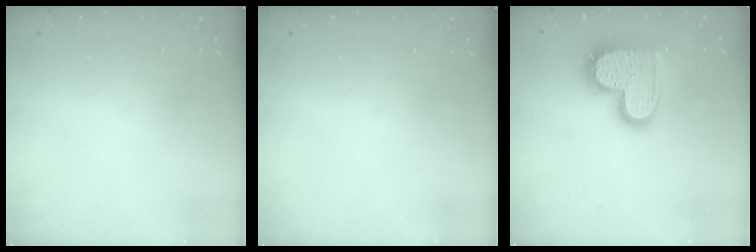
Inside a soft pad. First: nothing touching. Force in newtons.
{"total": 0.0}
{"total": 16.0, "press": 16.0, "slide": 1.1}